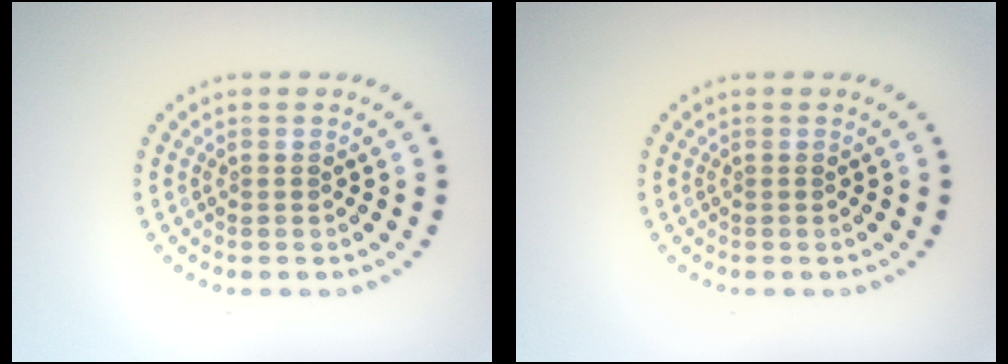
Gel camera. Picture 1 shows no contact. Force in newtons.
{"total": 0.0}